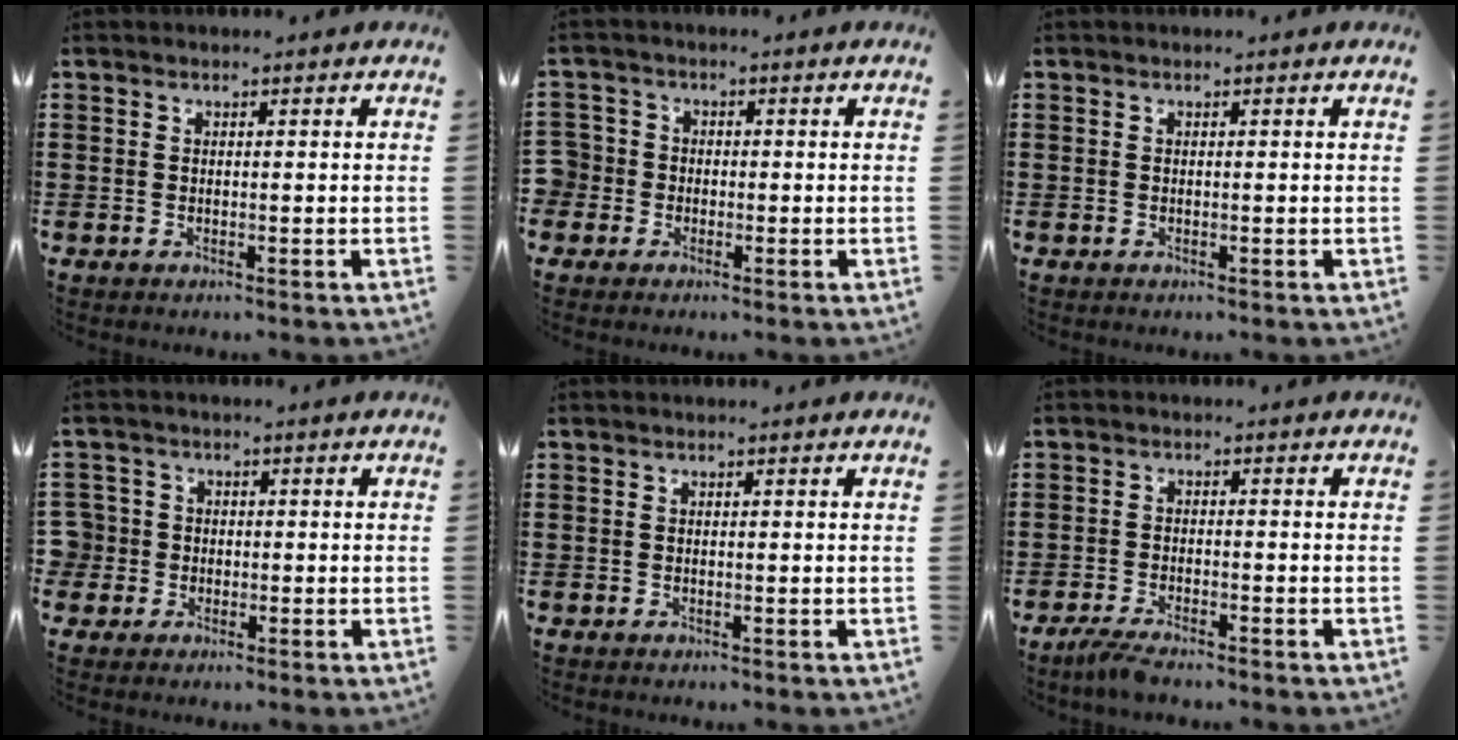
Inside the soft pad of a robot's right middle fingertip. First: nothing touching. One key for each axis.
{"total": 3.1, "fx": -1.1, "fy": 2.9, "fz": 0.2, "tx": -0.033, "ty": 0.001, "tz": -0.032}
{"total": 0.0}
{"total": 3.5, "fx": -0.6, "fy": 3.4, "fz": 0.5, "tx": -0.039, "ty": 0.003, "tz": -0.022}
{"total": 0.0}
{"total": 2.6, "fx": -2.3, "fy": 0.1, "fz": 1.3, "tx": -0.037, "ty": -0.006, "tz": -0.048}